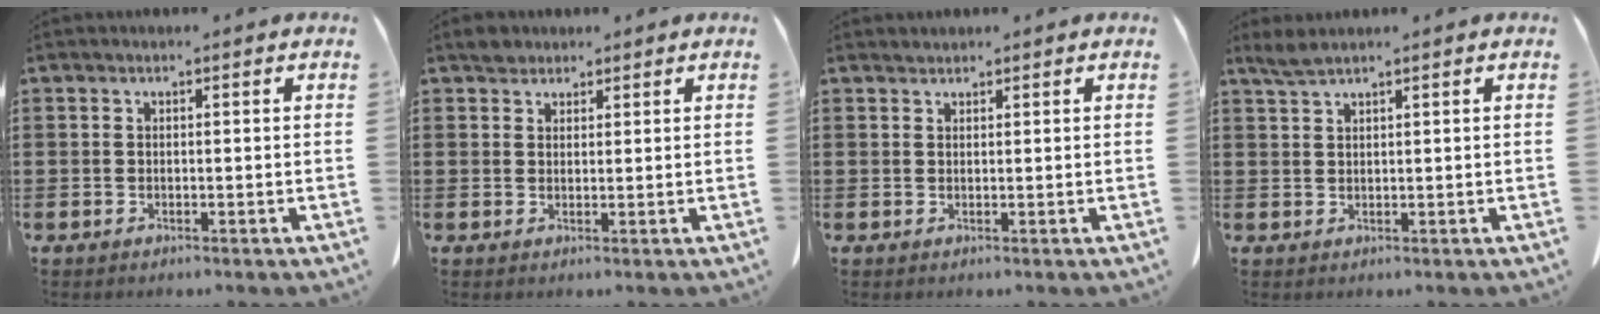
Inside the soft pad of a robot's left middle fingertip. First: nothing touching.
{"total": 2.2, "force": [1.9, 1.1, 0.3], "torque": [-0.004, 0.002, 0.037]}
{"total": 0.8, "force": [0.8, 0.2, 0.0], "torque": [-0.002, -0.001, 0.017]}
{"total": 2.0, "force": [1.6, 0.1, 1.2], "torque": [-0.028, 0.000, 0.031]}